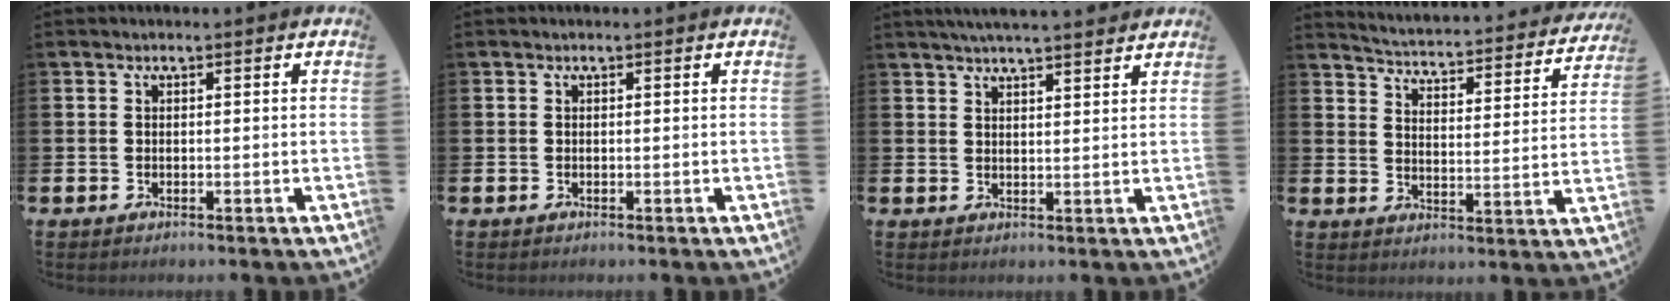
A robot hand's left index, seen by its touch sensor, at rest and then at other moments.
{"total": 0.0}
{"total": 4.0, "force": [3.9, -0.1, 1.1], "torque": [-0.028, -0.011, 0.070]}
{"total": 4.0, "force": [3.9, 0.3, 0.8], "torque": [-0.029, -0.044, 0.057]}